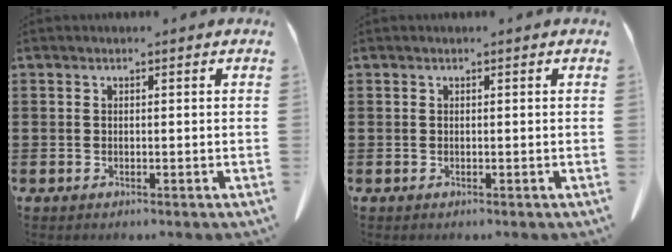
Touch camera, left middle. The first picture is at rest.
{"total": 0.0}